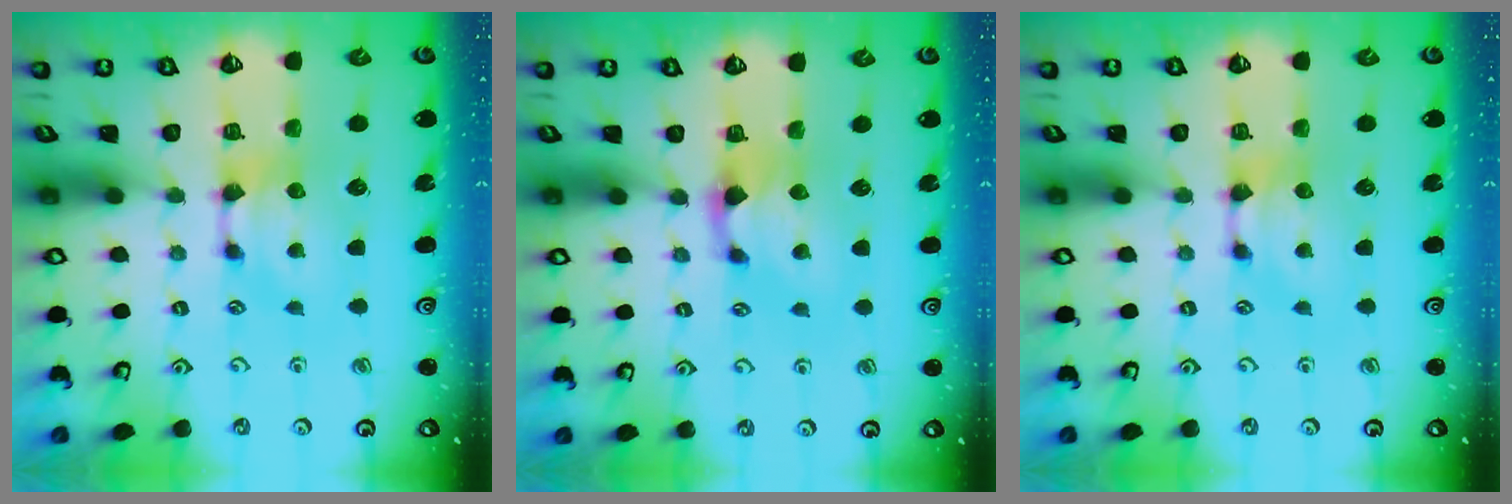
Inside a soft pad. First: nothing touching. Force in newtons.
{"total": 1.3, "press": 0.4, "slide": 1.2}
{"total": 0.0}